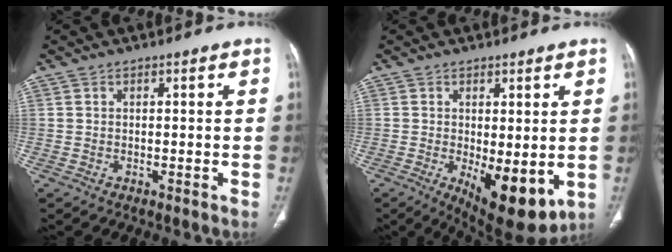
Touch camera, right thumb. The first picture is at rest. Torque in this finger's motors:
{"motor_torque": [1.44, 2.48, -0.02, 0.10, 0.33]}